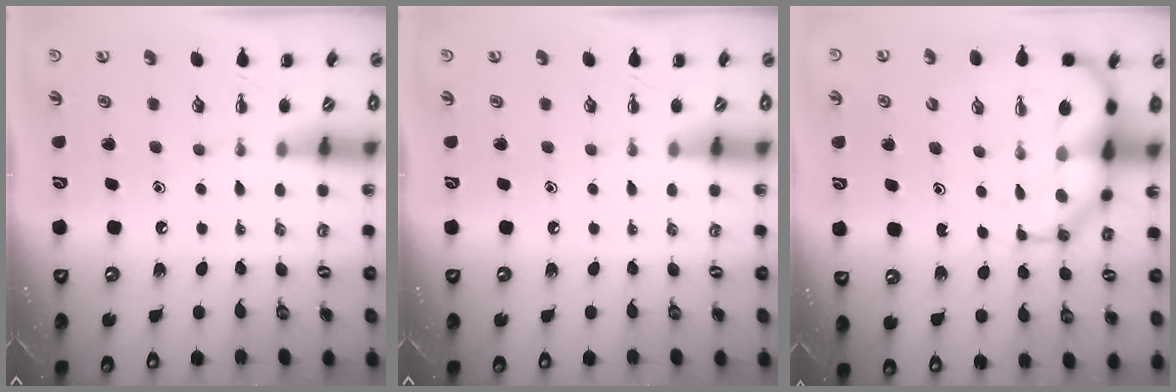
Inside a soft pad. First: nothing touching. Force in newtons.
{"total": 0.0}
{"total": 12.9, "press": 12.4, "slide": 3.5}